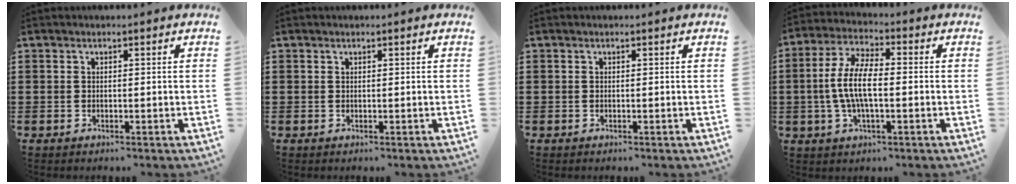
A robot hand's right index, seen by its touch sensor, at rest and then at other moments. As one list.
[{"total": 0.0}, {"total": 0.0}, {"total": 8.2, "force": [-0.9, 2.8, 7.7], "torque": [-0.178, -0.012, -0.025]}]